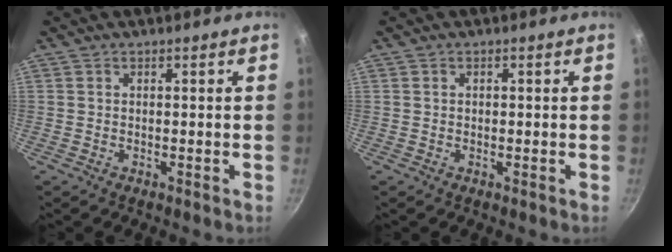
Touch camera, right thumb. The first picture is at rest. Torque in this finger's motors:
{"motor_torque": [-0.25, -0.49, 0.15, 0.26, 0.04]}